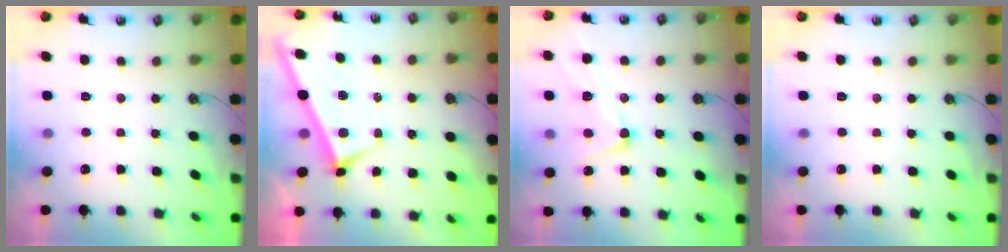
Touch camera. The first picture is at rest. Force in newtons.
{"total": 3.6, "press": 3.6, "slide": 0.2}
{"total": 2.5, "press": 2.2, "slide": 1.1}
{"total": 0.0}